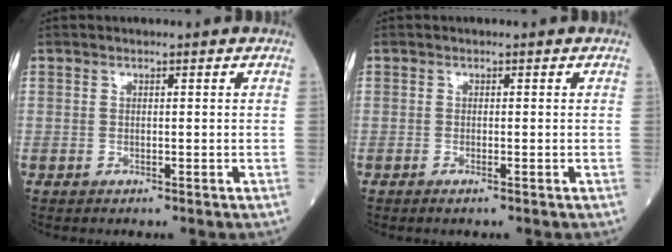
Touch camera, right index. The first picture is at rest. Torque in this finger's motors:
{"motor_torque": [-0.02, -0.03, -0.03, -0.01]}